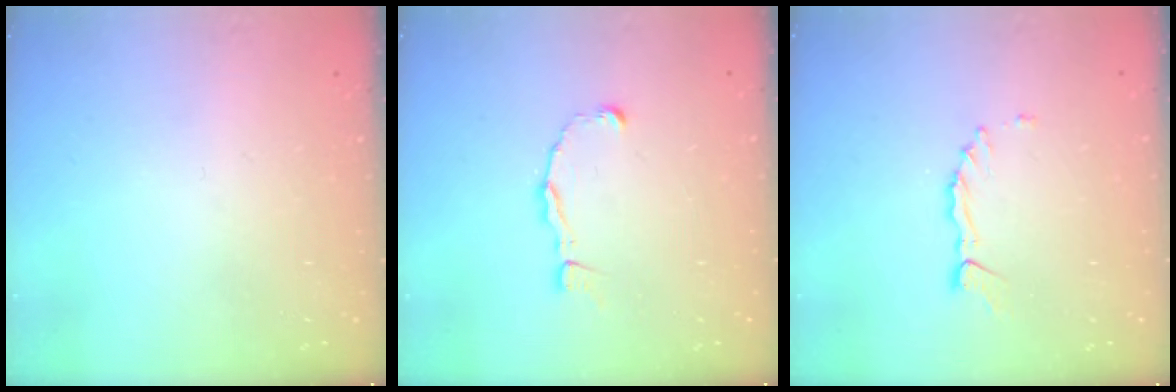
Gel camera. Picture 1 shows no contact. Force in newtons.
{"total": 2.4, "press": 2.4, "slide": 0.2}
{"total": 1.4, "press": 1.4, "slide": 0.2}